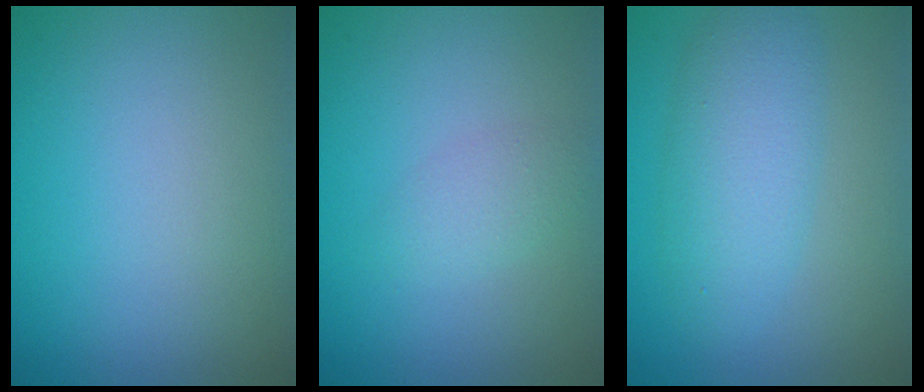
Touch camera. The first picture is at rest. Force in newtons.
{"total": 1.6, "press": 1.6, "slide": 0.0}
{"total": 4.4, "press": 4.4, "slide": 0.3}